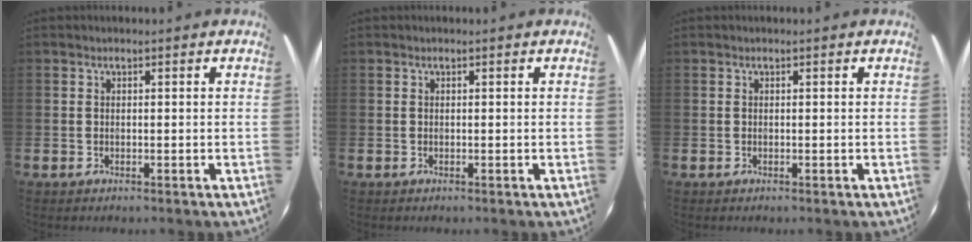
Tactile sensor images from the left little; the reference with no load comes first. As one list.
[{"total": 0.0}, {"total": 0.0}]